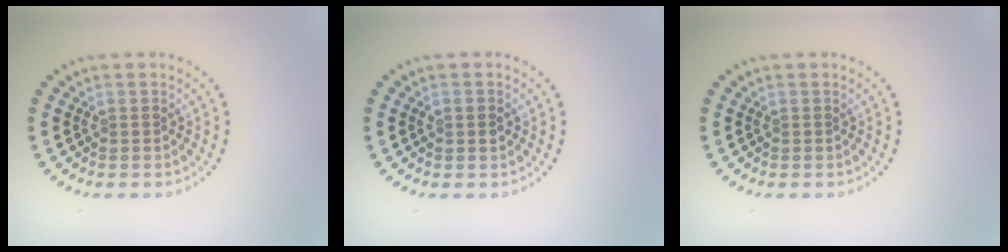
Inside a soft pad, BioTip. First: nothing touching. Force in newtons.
{"total": 1.4, "press": 1.4, "slide": 0.2}
{"total": 0.0}